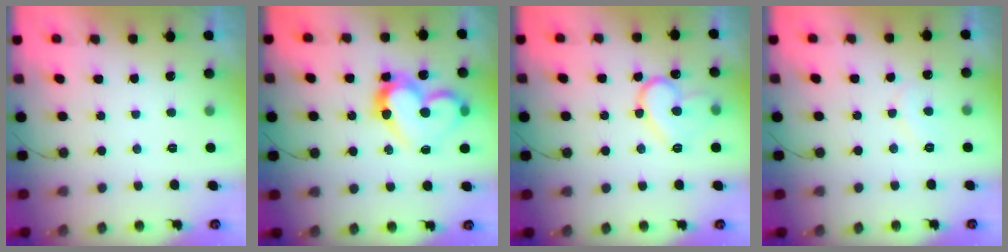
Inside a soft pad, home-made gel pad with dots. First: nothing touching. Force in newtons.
{"total": 16.2, "press": 16.0, "slide": 2.1}
{"total": 13.7, "press": 13.7, "slide": 0.9}
{"total": 6.7, "press": 6.7, "slide": 0.6}